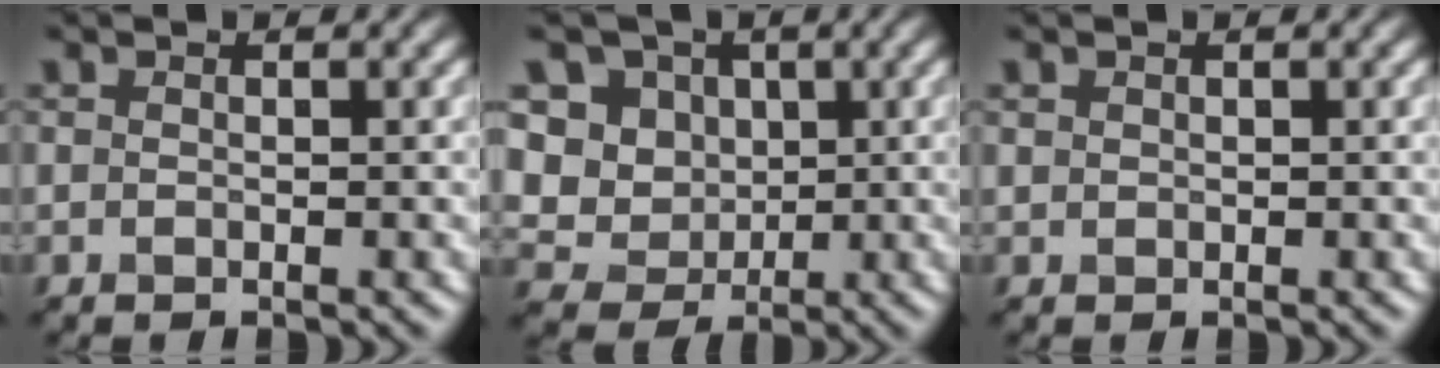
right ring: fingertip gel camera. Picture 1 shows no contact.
{"total": 6.5, "force": [2.8, 5.5, 2.1], "torque": [-0.074, 0.011, 0.067]}
{"total": 1.0, "force": [-0.1, -0.6, -0.8], "torque": [-0.004, -0.005, 0.010]}